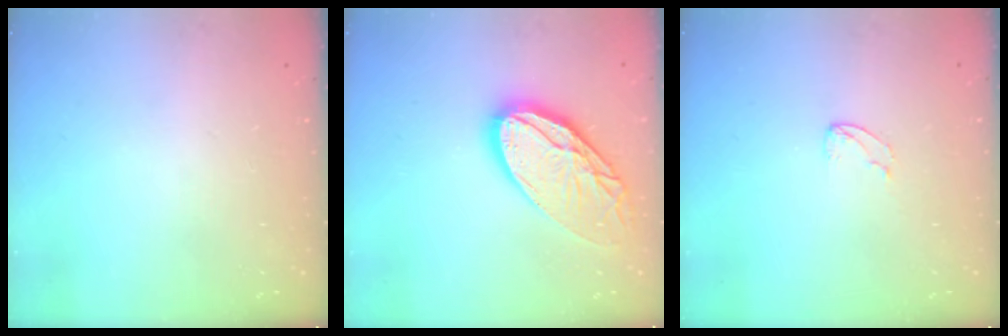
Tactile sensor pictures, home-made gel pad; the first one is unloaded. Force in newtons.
{"total": 18.6, "press": 18.5, "slide": 1.9}
{"total": 2.5, "press": 2.5, "slide": 0.2}